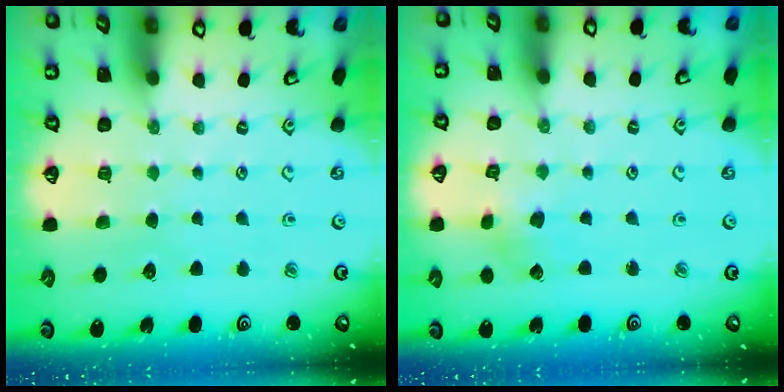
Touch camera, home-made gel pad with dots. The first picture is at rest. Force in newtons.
{"total": 2.6, "press": 2.6, "slide": 0.4}